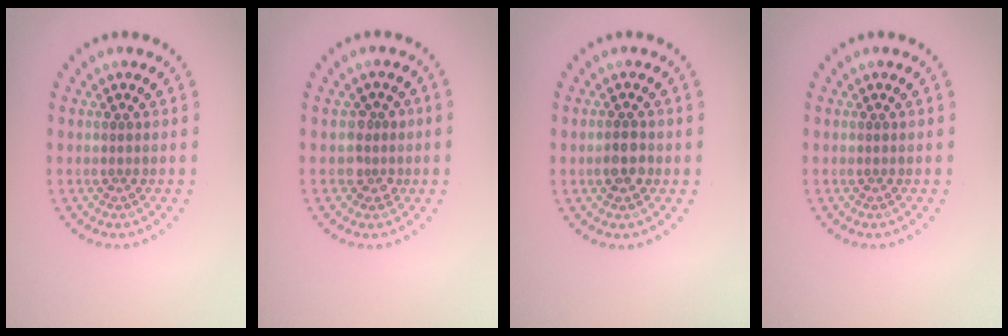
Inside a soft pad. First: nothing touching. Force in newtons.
{"total": 1.8, "press": 1.6, "slide": 1.0}
{"total": 1.8, "press": 1.7, "slide": 0.6}
{"total": 0.0}